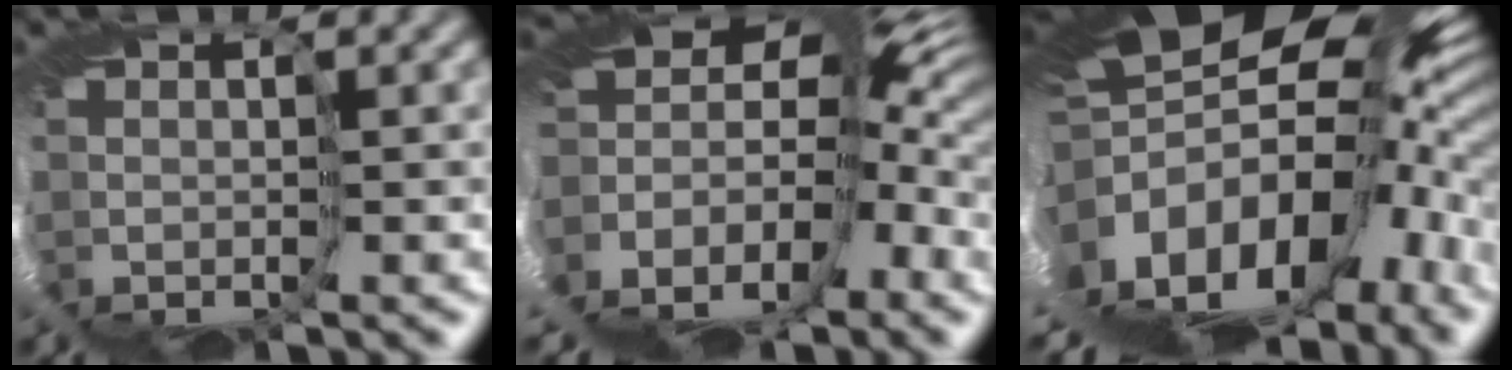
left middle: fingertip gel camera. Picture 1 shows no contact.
{"total": 11.7, "force": [-4.4, 6.4, 8.8], "torque": [-0.142, -0.009, -0.052]}
{"total": 18.5, "force": [-5.7, 10.8, 13.9], "torque": [-0.236, -0.017, -0.107]}